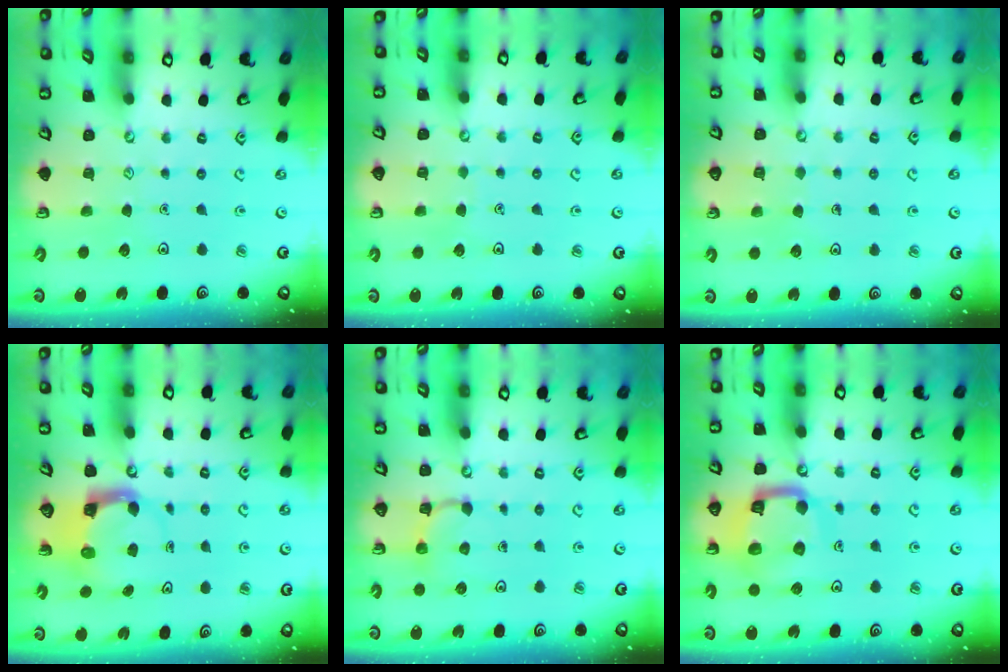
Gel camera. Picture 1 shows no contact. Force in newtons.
{"total": 1.4, "press": 1.4, "slide": 0.1}
{"total": 4.3, "press": 4.3, "slide": 0.3}
{"total": 3.6, "press": 3.6, "slide": 0.6}
{"total": 3.0, "press": 2.9, "slide": 0.7}
{"total": 11.5, "press": 11.4, "slide": 1.4}